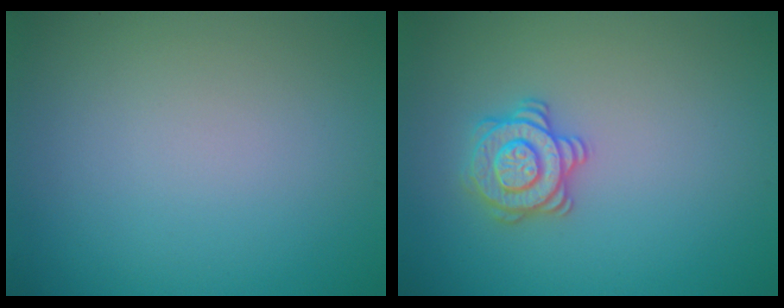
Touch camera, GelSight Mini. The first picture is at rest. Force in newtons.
{"total": 2.8, "press": 2.8, "slide": 0.4}